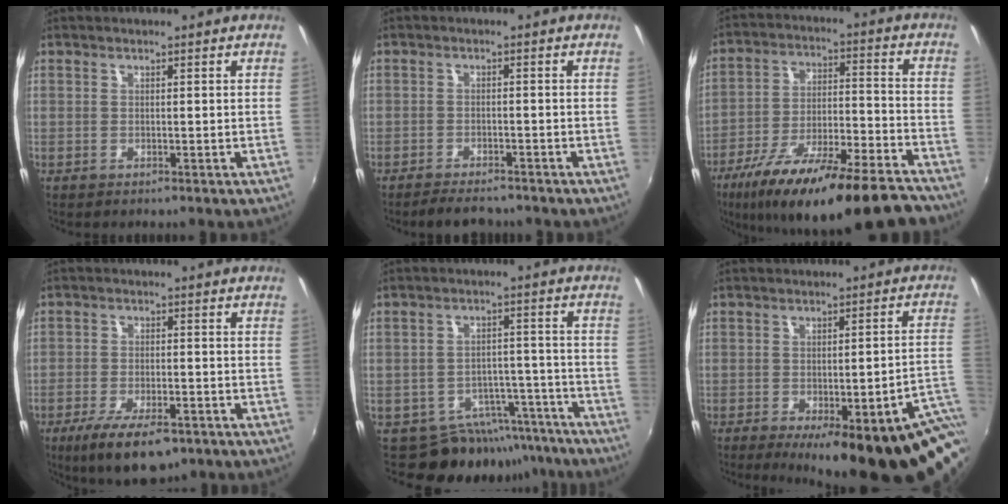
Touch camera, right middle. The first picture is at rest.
{"total": 5.3, "force": [-4.8, 1.1, 1.9], "torque": [-0.054, -0.008, -0.076]}
{"total": 24.4, "force": [-19.4, 4.9, 13.9], "torque": [-0.236, -0.039, -0.293]}
{"total": 11.4, "force": [-7.6, 3.7, 7.6], "torque": [-0.167, -0.033, -0.124]}
{"total": 12.3, "force": [-10.1, 6.5, 2.6], "torque": [-0.043, 0.030, -0.119]}
{"total": 23.3, "force": [-13.8, 5.8, 17.8], "torque": [-0.202, -0.020, -0.161]}